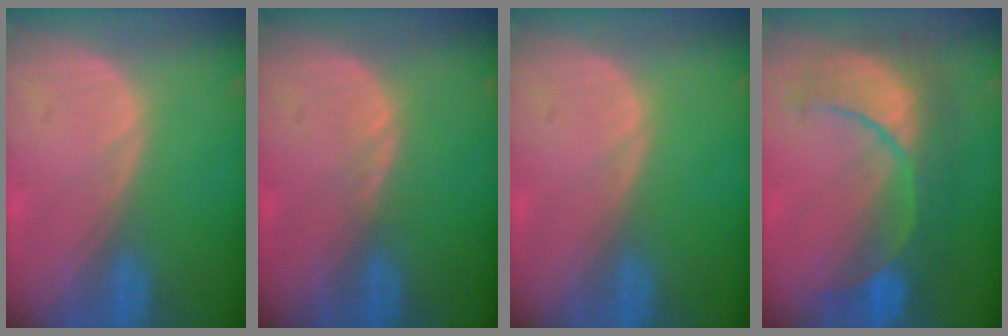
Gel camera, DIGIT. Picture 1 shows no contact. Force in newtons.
{"total": 0.7, "press": 0.7, "slide": 0.2}
{"total": 0.0}
{"total": 9.4, "press": 9.4, "slide": 0.7}